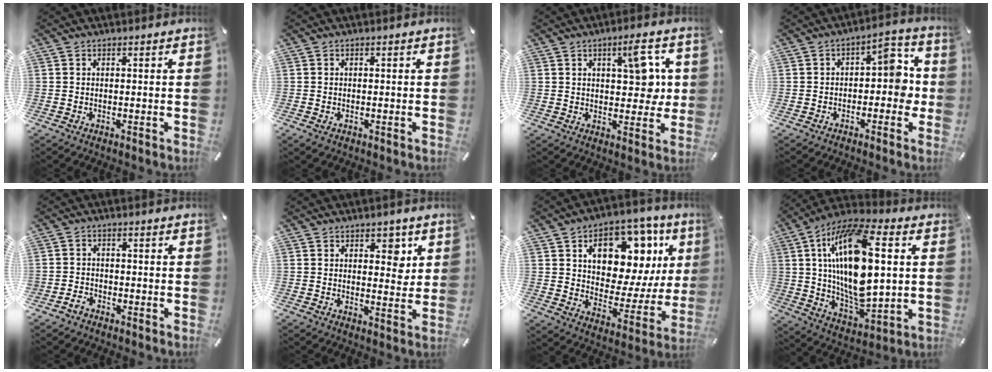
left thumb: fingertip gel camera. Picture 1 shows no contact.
{"total": 0.6, "force": [-0.1, 0.5, 0.3], "torque": [-0.005, 0.003, -0.004]}
{"total": 10.1, "force": [3.2, 5.0, 8.2], "torque": [-0.102, -0.009, 0.049]}
{"total": 8.3, "force": [-0.3, 5.1, 6.5], "torque": [-0.073, 0.001, -0.014]}
{"total": 2.3, "force": [-1.8, 1.4, 0.5], "torque": [-0.009, 0.009, -0.038]}
{"total": 5.4, "force": [2.4, 3.6, 3.3], "torque": [-0.025, -0.011, 0.032]}
{"total": 16.1, "force": [8.5, 10.1, 9.3], "torque": [-0.125, -0.058, 0.144]}
{"total": 22.7, "force": [4.9, 11.0, 19.2], "torque": [-0.390, -0.015, 0.077]}